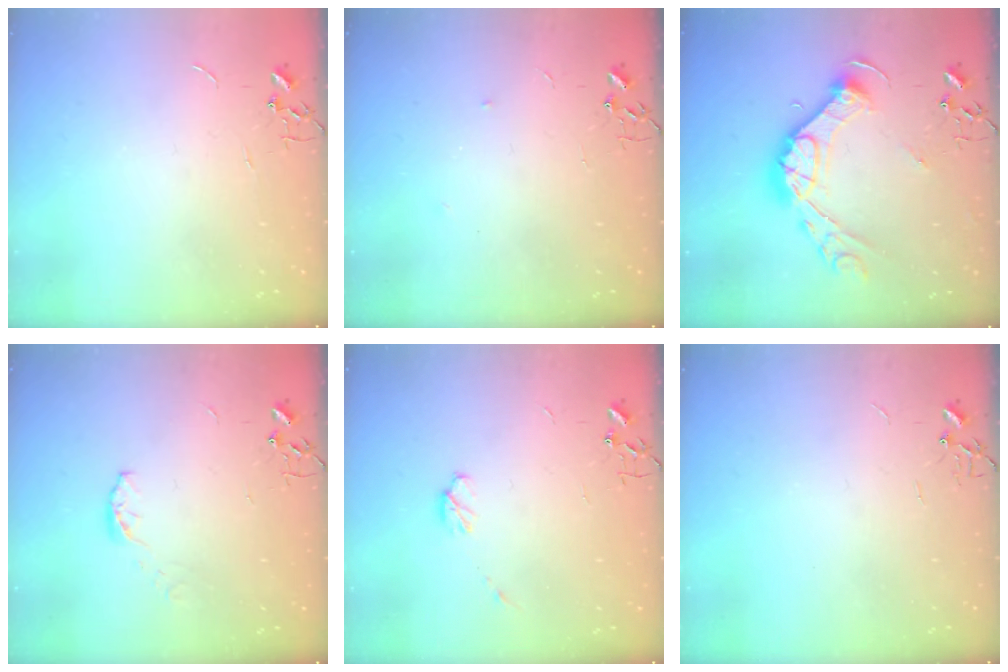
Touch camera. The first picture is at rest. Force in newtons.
{"total": 3.7, "press": 3.5, "slide": 1.2}
{"total": 16.6, "press": 16.6, "slide": 1.4}
{"total": 4.2, "press": 4.2, "slide": 0.5}
{"total": 4.9, "press": 4.8, "slide": 1.0}
{"total": 0.0}